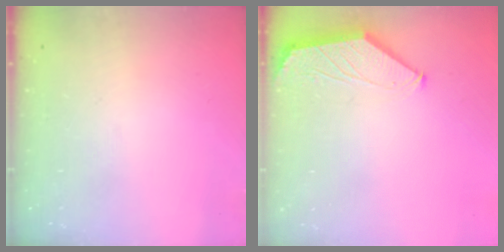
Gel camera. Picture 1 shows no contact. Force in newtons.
{"total": 1.6, "press": 1.6, "slide": 0.4}